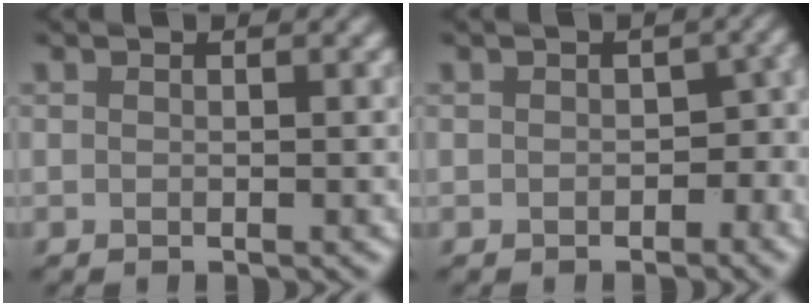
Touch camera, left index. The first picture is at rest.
{"total": 2.6, "force": [-0.6, 1.9, 1.7], "torque": [-0.009, -0.004, -0.011]}